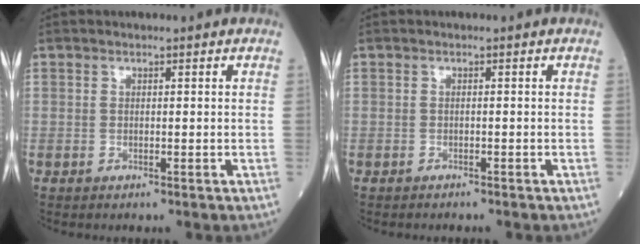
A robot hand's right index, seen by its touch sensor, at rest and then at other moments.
{"total": 1.3, "force": [-1.2, 0.3, 0.4], "torque": [-0.010, -0.002, -0.015]}